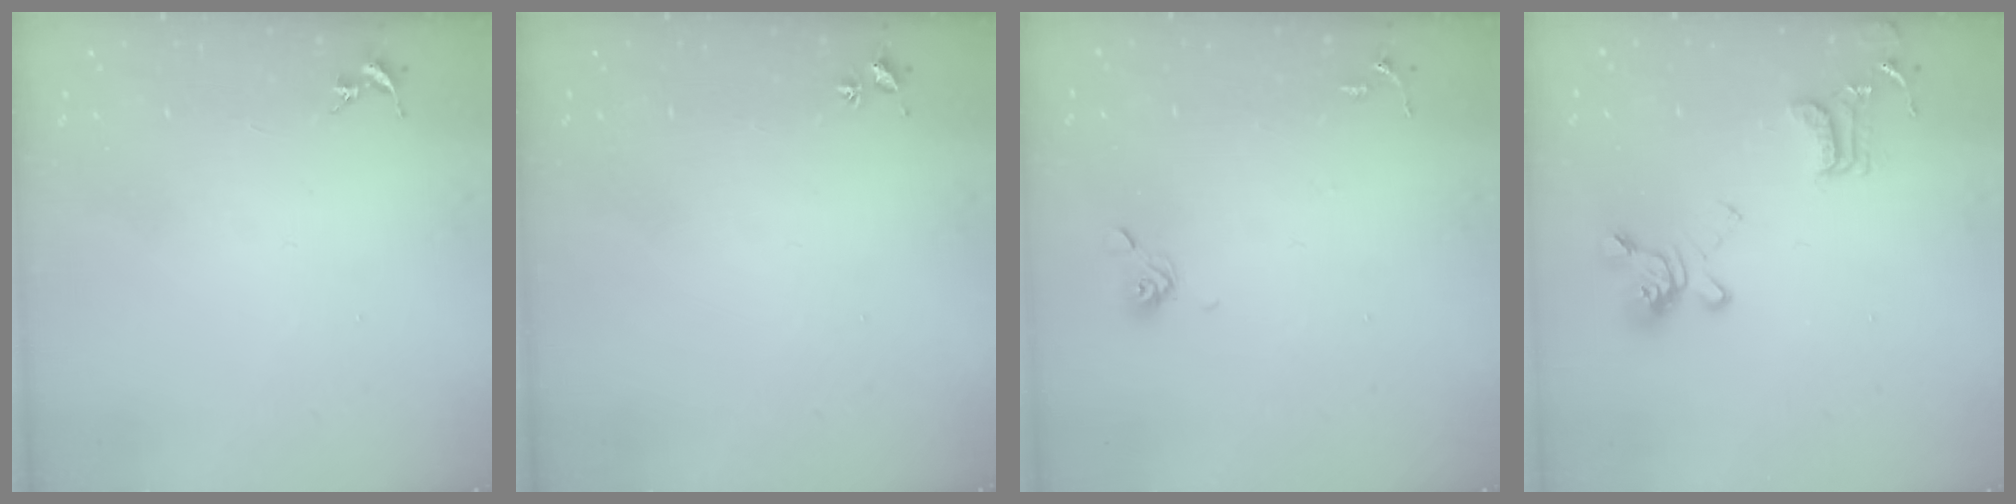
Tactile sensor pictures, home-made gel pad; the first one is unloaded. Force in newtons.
{"total": 2.0, "press": 2.0, "slide": 0.3}
{"total": 6.3, "press": 6.0, "slide": 2.1}
{"total": 16.4, "press": 16.3, "slide": 1.5}